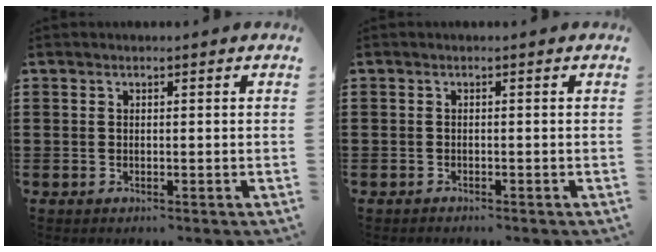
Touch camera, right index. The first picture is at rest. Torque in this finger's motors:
{"motor_torque": [-1.11, 0.75, -0.72, -0.15]}